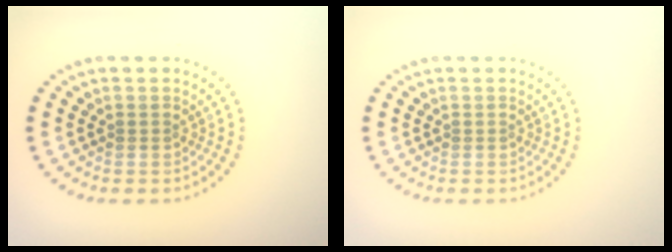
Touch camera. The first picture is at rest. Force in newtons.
{"total": 0.0}